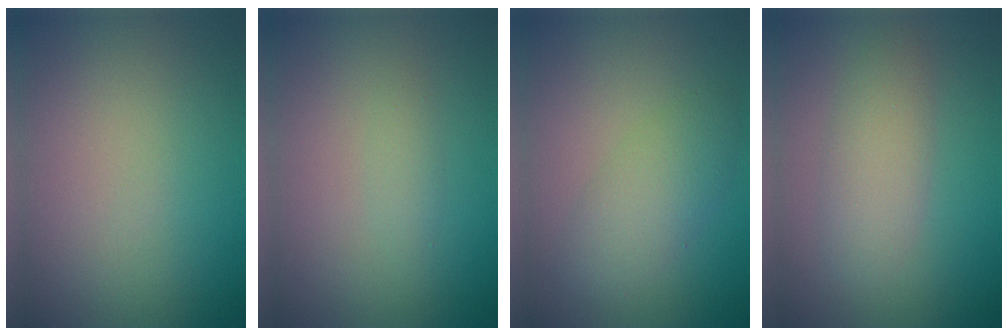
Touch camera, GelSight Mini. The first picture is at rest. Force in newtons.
{"total": 0.9, "press": 0.9, "slide": 0.0}
{"total": 3.2, "press": 3.2, "slide": 0.0}
{"total": 3.2, "press": 3.2, "slide": 0.2}